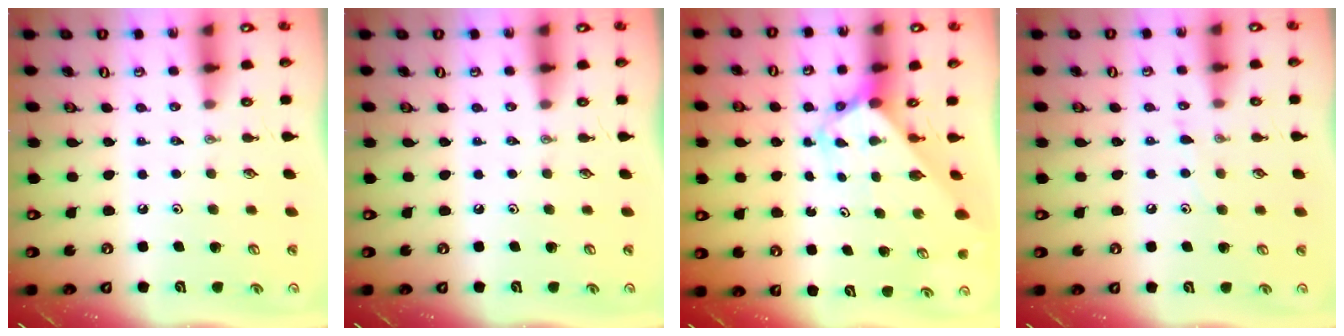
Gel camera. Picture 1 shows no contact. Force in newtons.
{"total": 0.0}
{"total": 2.6, "press": 2.6, "slide": 0.2}
{"total": 5.4, "press": 5.4, "slide": 0.5}